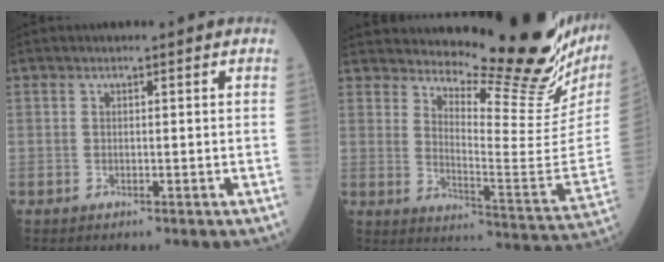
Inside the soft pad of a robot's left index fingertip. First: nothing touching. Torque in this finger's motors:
{"motor_torque": [0.69, -0.72, 0.65, 0.10]}